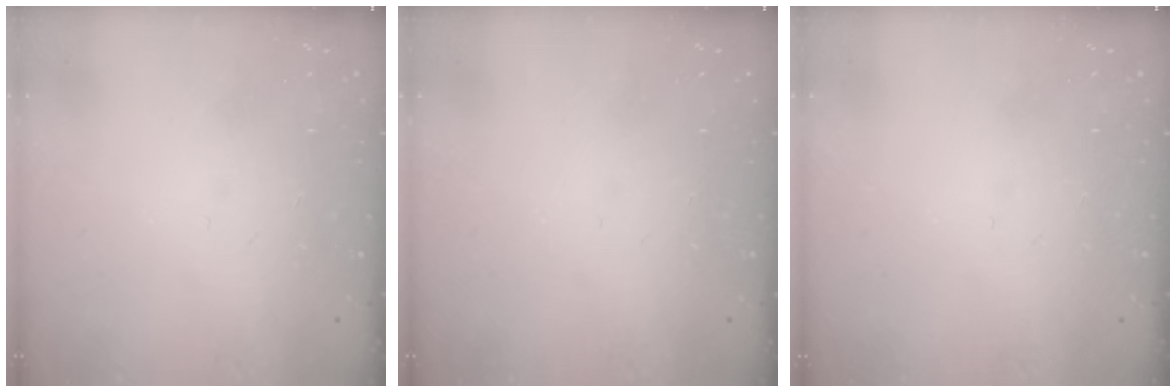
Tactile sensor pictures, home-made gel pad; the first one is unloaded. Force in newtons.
{"total": 0.0}
{"total": 0.0}